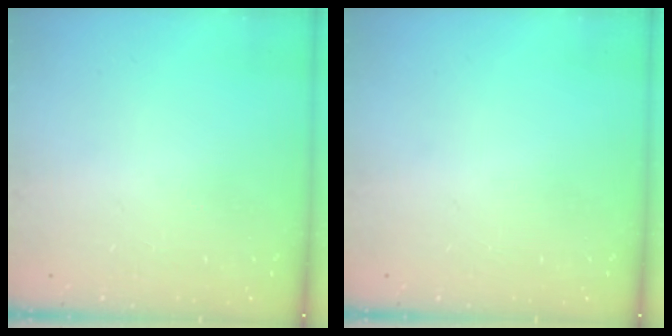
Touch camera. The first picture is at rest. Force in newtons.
{"total": 0.0}